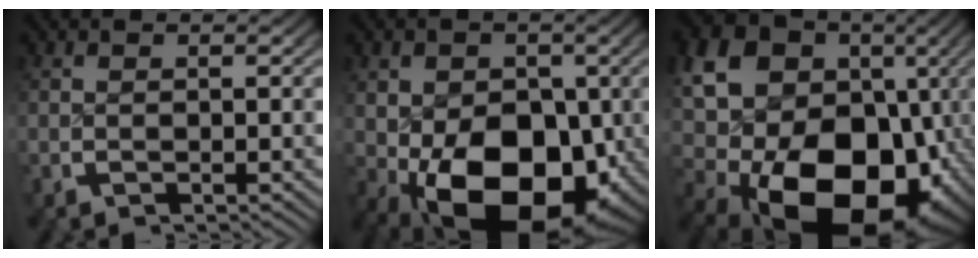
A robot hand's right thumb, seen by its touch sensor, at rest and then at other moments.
{"total": 16.1, "force": [-3.5, 10.6, 11.6], "torque": [-0.200, -0.081, -0.016]}
{"total": 27.7, "force": [-1.9, 21.0, 17.9], "torque": [-0.340, -0.076, -0.010]}